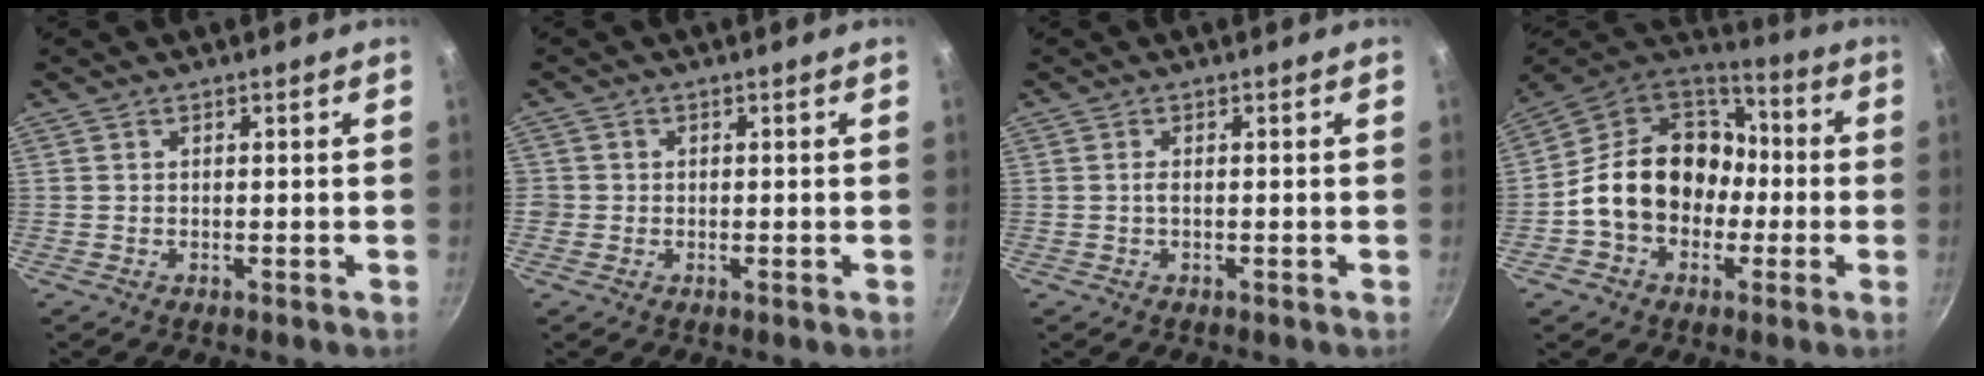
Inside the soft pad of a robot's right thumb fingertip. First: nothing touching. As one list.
[{"total": 1.8, "force": [-0.3, 1.7, 0.3], "torque": [0.001, 0.005, -0.007]}, {"total": 0.9, "force": [-0.1, 0.3, 0.8], "torque": [-0.019, 0.002, -0.003]}, {"total": 19.7, "force": [-2.0, 15.8, 11.6], "torque": [-0.171, 0.061, -0.037]}]